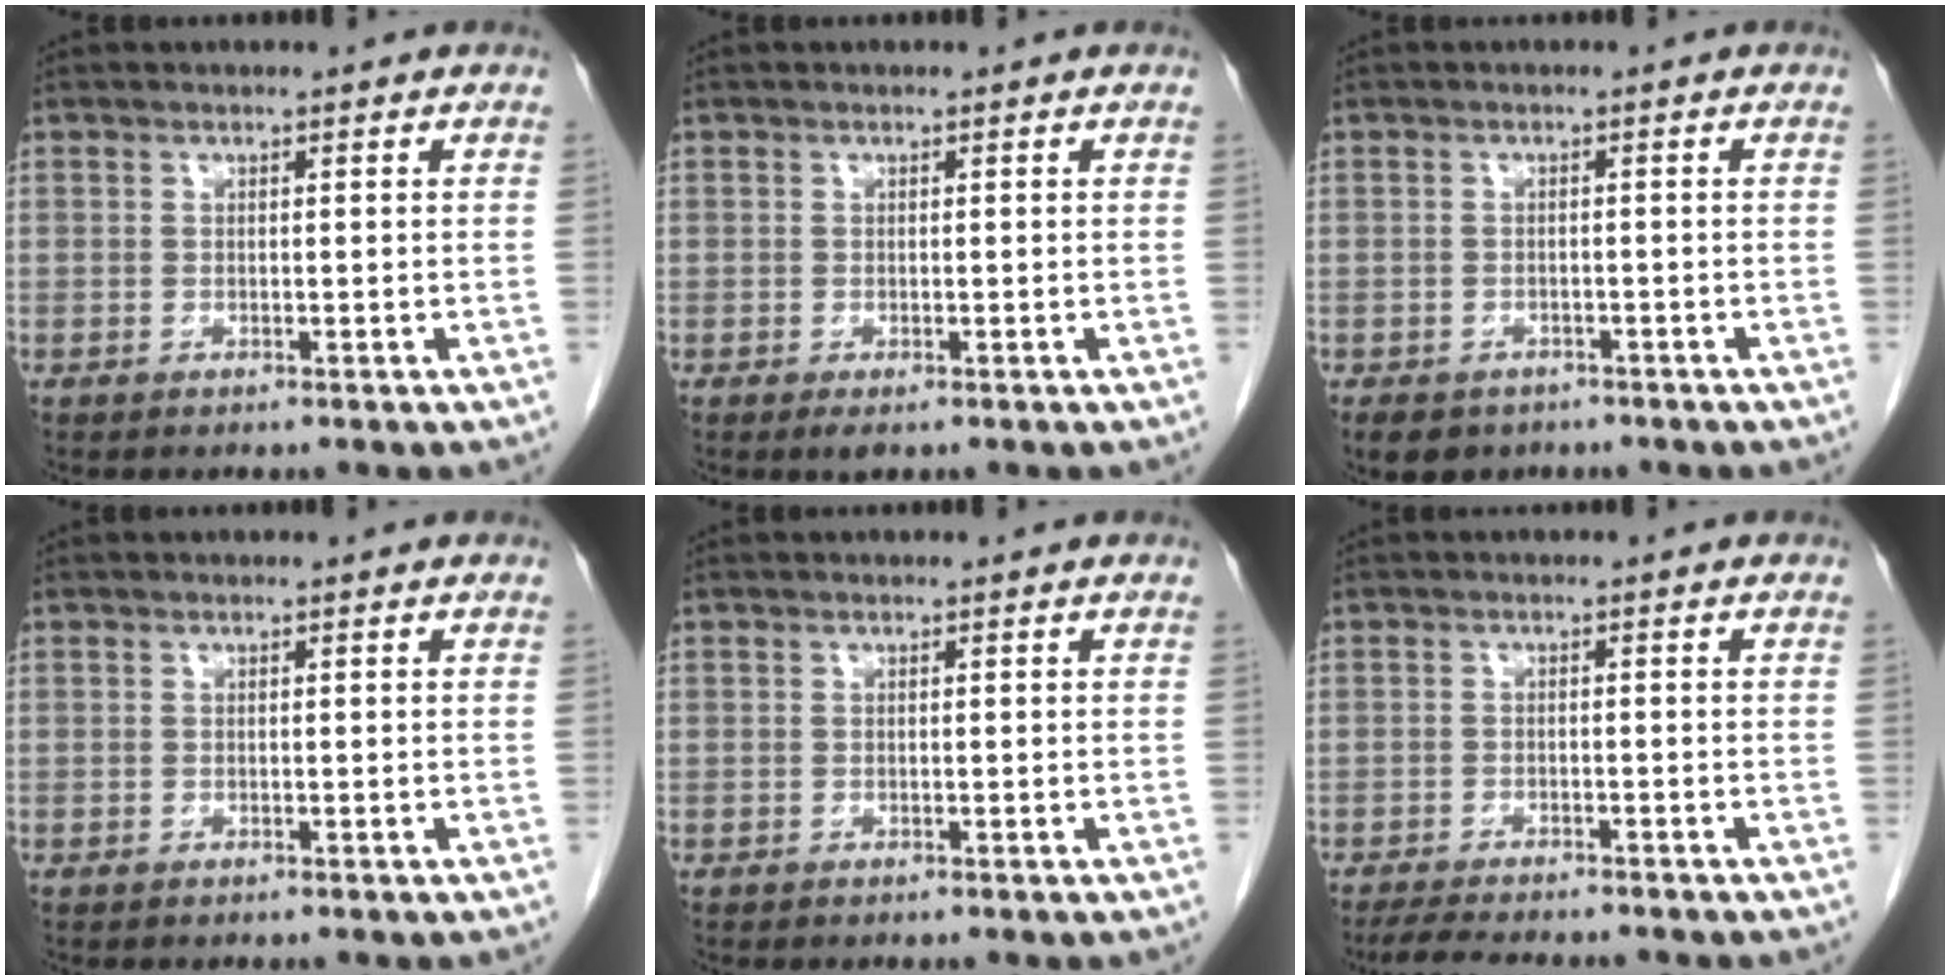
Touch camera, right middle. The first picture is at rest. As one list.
[{"total": 1.3, "force": [-0.7, 0.6, 1.0], "torque": [-0.011, -0.002, -0.006]}, {"total": 6.8, "force": [-4.7, 4.4, 2.0], "torque": [-0.039, -0.001, -0.064]}, {"total": 0.0}, {"total": 0.0}, {"total": 7.8, "force": [-7.0, 1.2, 3.3], "torque": [-0.054, -0.016, -0.106]}]